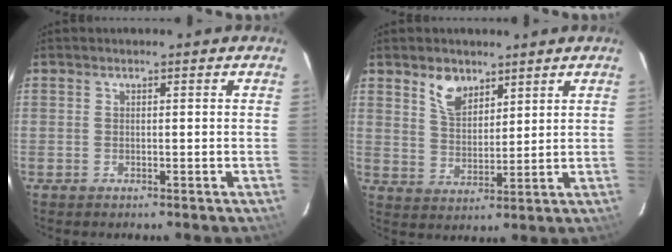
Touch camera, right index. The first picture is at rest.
{"total": 6.3, "force": [4.3, 3.4, 3.2], "torque": [-0.052, 0.004, 0.083]}